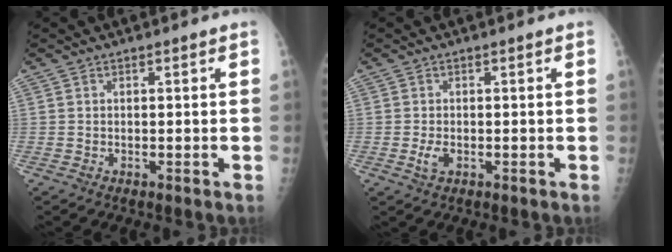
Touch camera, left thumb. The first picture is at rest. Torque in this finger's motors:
{"motor_torque": [-0.10, 0.08, 0.08, 0.03, 0.01]}